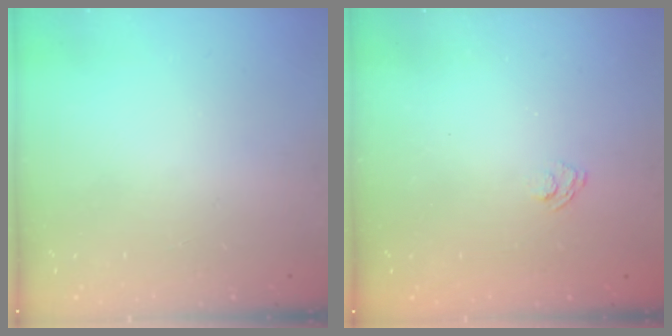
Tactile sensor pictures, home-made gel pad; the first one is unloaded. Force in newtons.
{"total": 2.3, "press": 2.0, "slide": 1.2}